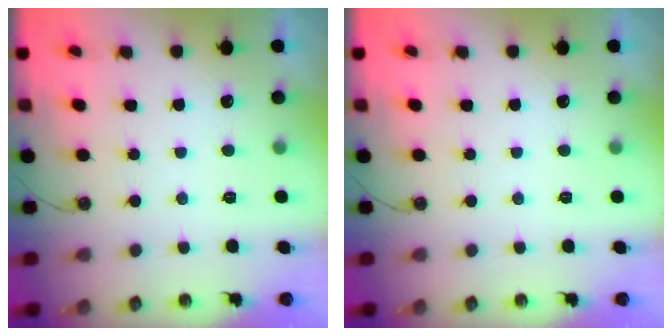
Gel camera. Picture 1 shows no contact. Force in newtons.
{"total": 0.0}